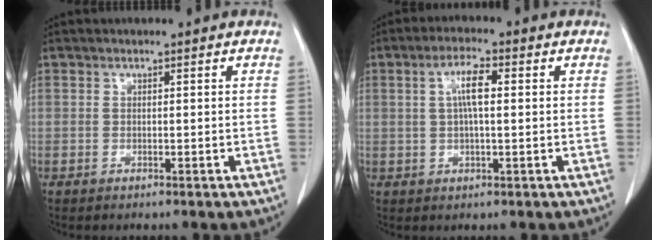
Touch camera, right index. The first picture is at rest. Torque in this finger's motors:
{"motor_torque": [0.07, 0.19, 0.03, 0.03]}